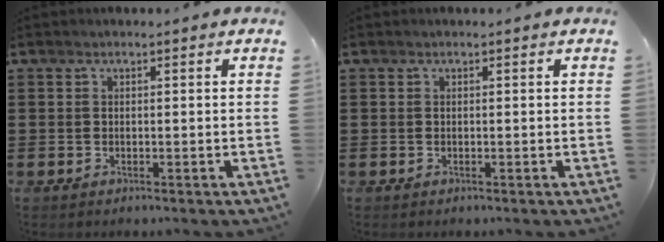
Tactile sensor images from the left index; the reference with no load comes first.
{"total": 0.0}